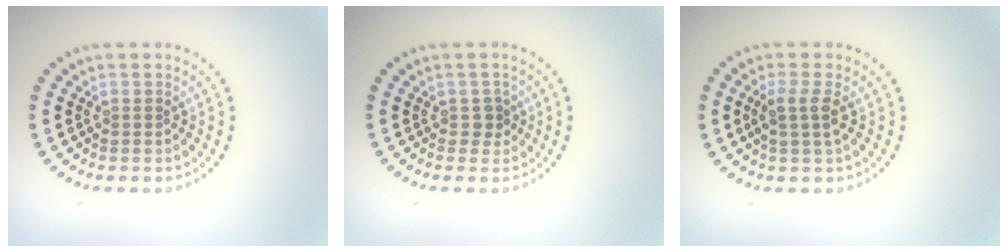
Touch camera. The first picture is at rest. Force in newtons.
{"total": 1.0, "press": 0.9, "slide": 0.6}
{"total": 2.0, "press": 1.7, "slide": 1.0}